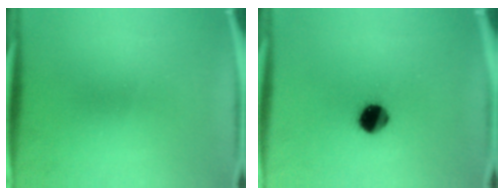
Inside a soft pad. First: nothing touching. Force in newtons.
{"total": 8.3}